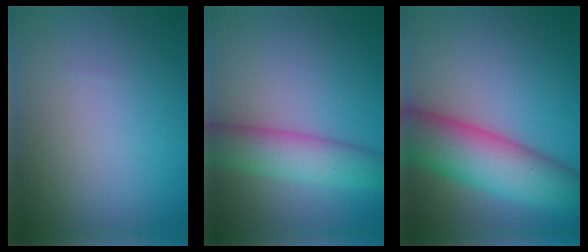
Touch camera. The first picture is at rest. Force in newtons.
{"total": 5.5, "press": 5.5, "slide": 0.1}
{"total": 10.3, "press": 10.3, "slide": 0.7}